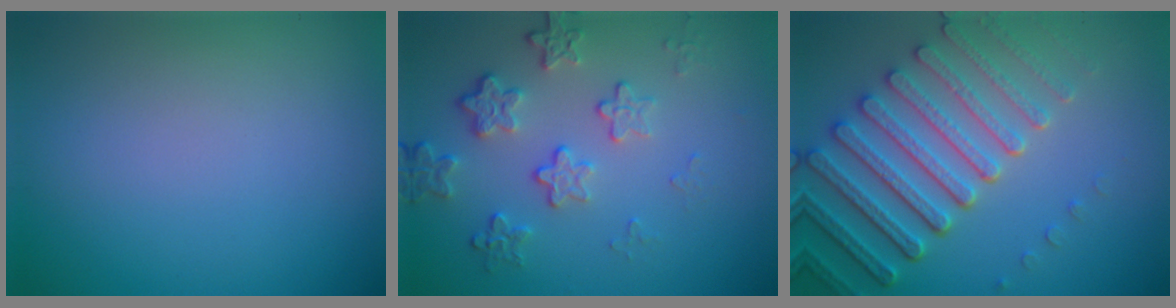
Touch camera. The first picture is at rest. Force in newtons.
{"total": 3.9, "press": 2.8, "slide": 2.7}
{"total": 7.0, "press": 5.5, "slide": 4.4}